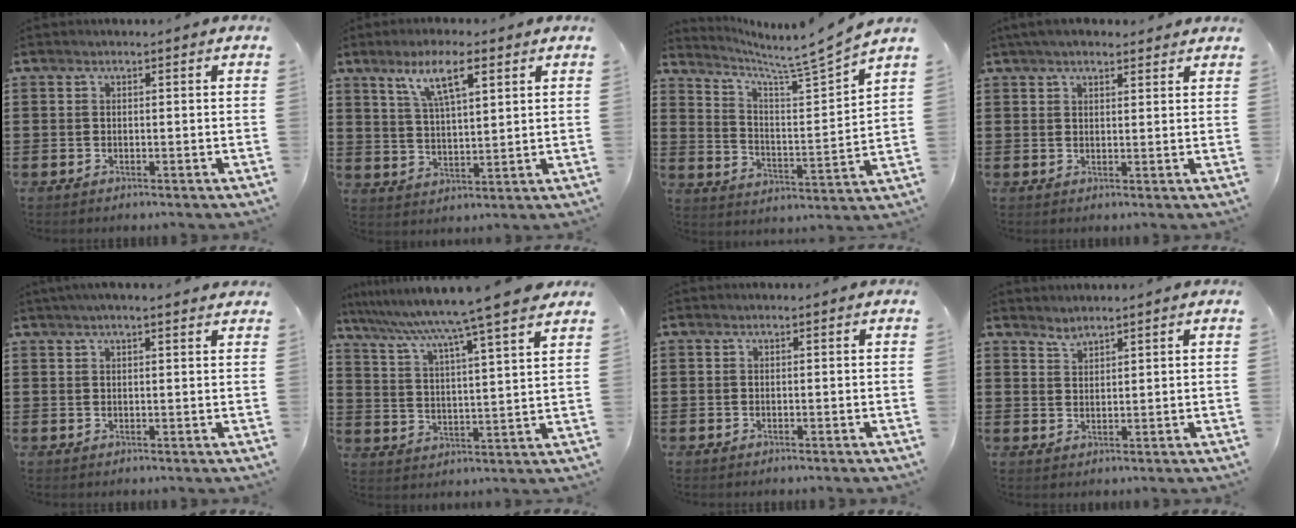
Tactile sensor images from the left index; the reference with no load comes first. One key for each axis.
{"total": 8.3, "fx": 4.7, "fy": 2.2, "fz": 6.5, "tx": -0.130, "ty": 0.005, "tz": 0.080}
{"total": 6.1, "fx": 5.3, "fy": -0.5, "fz": 2.8, "tx": -0.080, "ty": -0.045, "tz": 0.079}
{"total": 3.5, "fx": 3.0, "fy": 1.0, "fz": 1.7, "tx": -0.039, "ty": 0.002, "tz": 0.056}
{"total": 2.1, "fx": 1.7, "fy": 0.0, "fz": 1.1, "tx": -0.026, "ty": 0.003, "tz": 0.032}
{"total": 8.3, "fx": 7.0, "fy": -1.9, "fz": 4.1, "tx": -0.106, "ty": -0.053, "tz": 0.109}
{"total": 0.0}
{"total": 1.5, "fx": 1.5, "fy": 0.2, "fz": 0.1, "tx": -0.004, "ty": -0.001, "tz": 0.029}